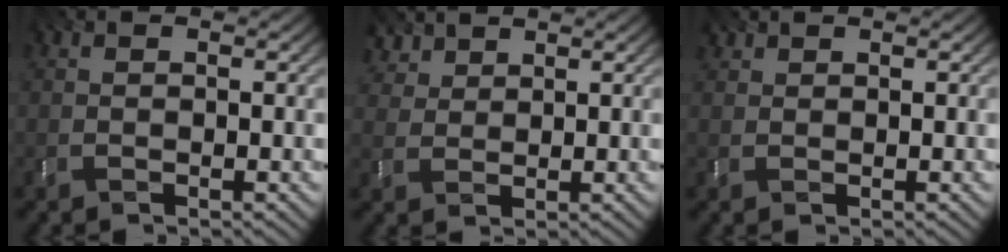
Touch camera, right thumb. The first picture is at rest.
{"total": 3.4, "force": [2.4, 1.9, 1.4], "torque": [-0.043, 0.007, 0.045]}
{"total": 1.0, "force": [0.9, 0.5, 0.2], "torque": [-0.004, -0.001, 0.017]}